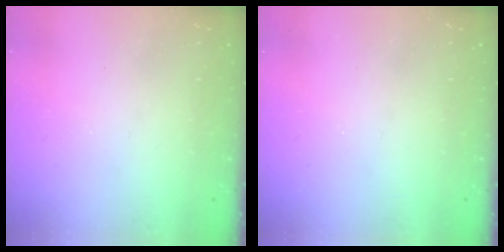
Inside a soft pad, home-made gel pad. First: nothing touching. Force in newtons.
{"total": 0.0}